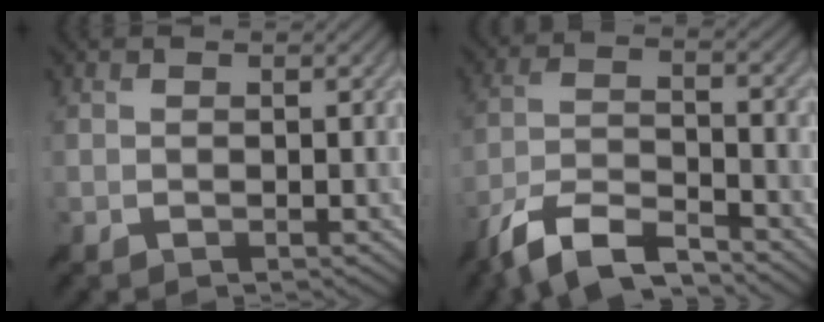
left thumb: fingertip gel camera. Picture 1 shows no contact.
{"total": 9.4, "force": [-7.6, 2.4, 5.0], "torque": [-0.103, -0.004, -0.156]}